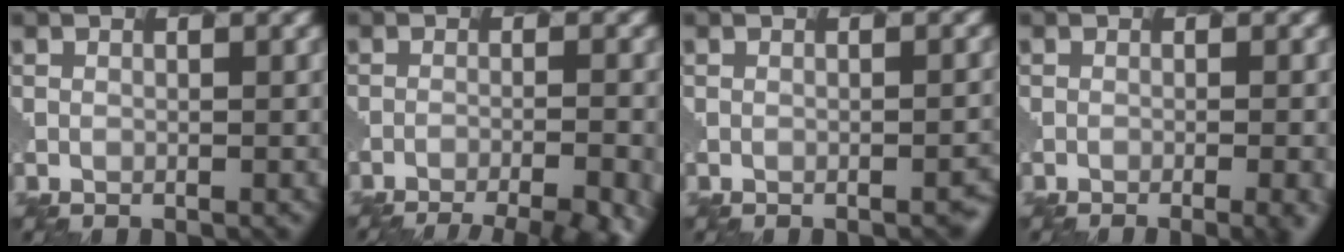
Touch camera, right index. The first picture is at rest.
{"total": 10.5, "force": [-8.4, 2.9, 5.7], "torque": [-0.064, -0.004, -0.079]}
{"total": 2.2, "force": [-1.2, 0.6, 1.8], "torque": [-0.017, 0.000, 0.000]}
{"total": 4.5, "force": [-1.9, 1.5, 3.7], "torque": [-0.030, 0.007, -0.007]}